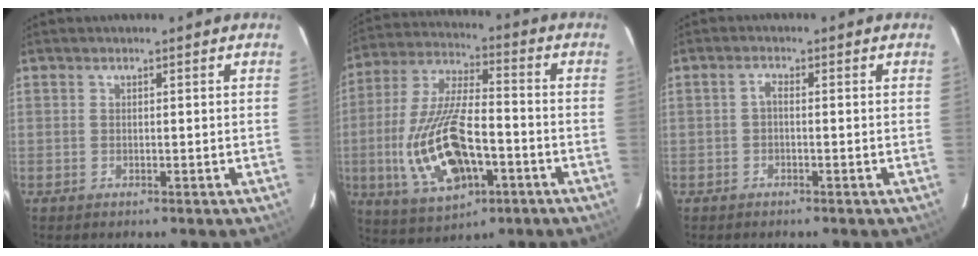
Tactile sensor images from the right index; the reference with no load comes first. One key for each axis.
{"total": 18.8, "fx": -5.5, "fy": 8.2, "fz": 16.0, "tx": -0.351, "ty": -0.010, "tz": -0.086}
{"total": 1.2, "fx": -0.5, "fy": 0.4, "fz": 1.0, "tx": -0.020, "ty": 0.006, "tz": -0.011}